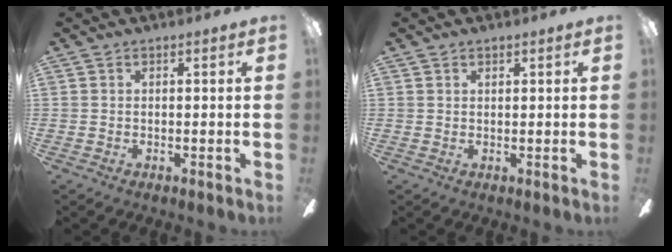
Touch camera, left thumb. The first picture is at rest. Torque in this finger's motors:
{"motor_torque": [0.08, 0.30, 0.04, -0.05, -0.02]}